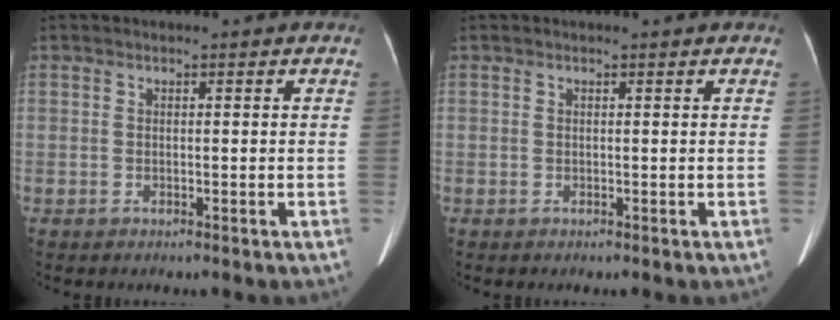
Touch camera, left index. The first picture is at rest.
{"total": 0.0}